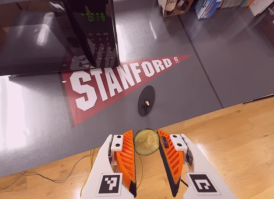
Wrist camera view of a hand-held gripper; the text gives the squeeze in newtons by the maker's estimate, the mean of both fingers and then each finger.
{"total": 4.7, "left": 4.5, "right": 4.8}